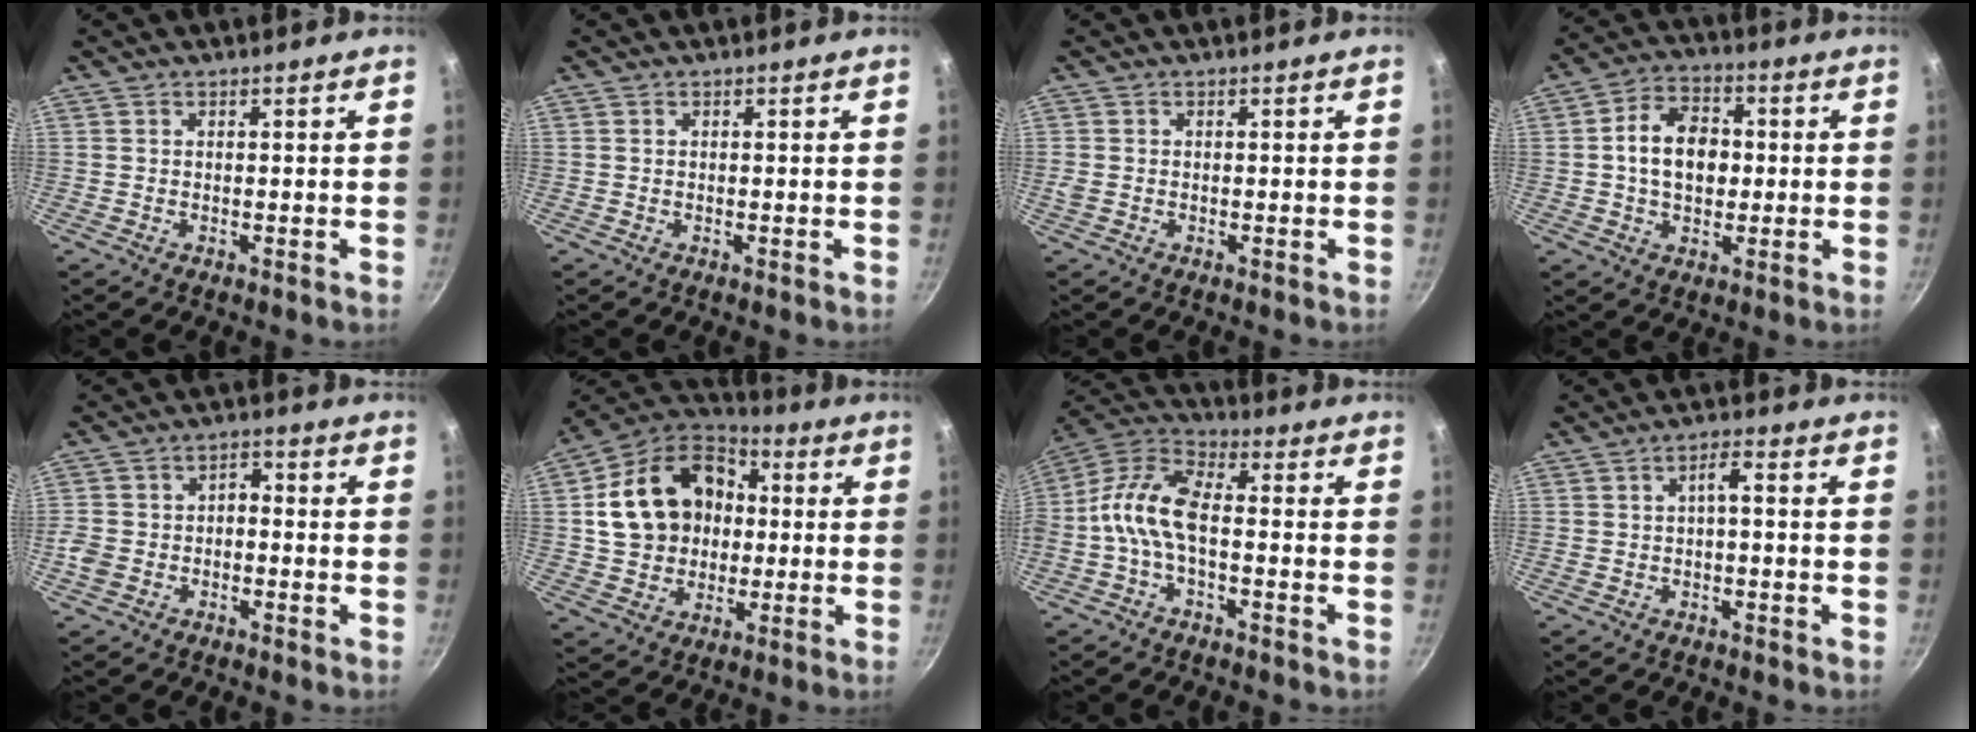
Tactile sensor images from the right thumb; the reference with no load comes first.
{"total": 0.0}
{"total": 1.3, "force": [-0.3, 1.0, 0.7], "torque": [-0.013, 0.001, -0.005]}
{"total": 10.5, "force": [0.3, 7.5, 7.4], "torque": [-0.097, 0.017, -0.005]}
{"total": 5.4, "force": [-2.1, 4.0, 3.0], "torque": [-0.035, 0.033, -0.041]}
{"total": 19.3, "force": [2.0, 15.4, 11.4], "torque": [-0.177, 0.038, 0.034]}
{"total": 10.5, "force": [-2.2, 5.1, 8.9], "torque": [-0.185, 0.042, -0.061]}
{"total": 3.0, "force": [-0.4, 1.2, 2.7], "torque": [-0.052, 0.019, -0.006]}